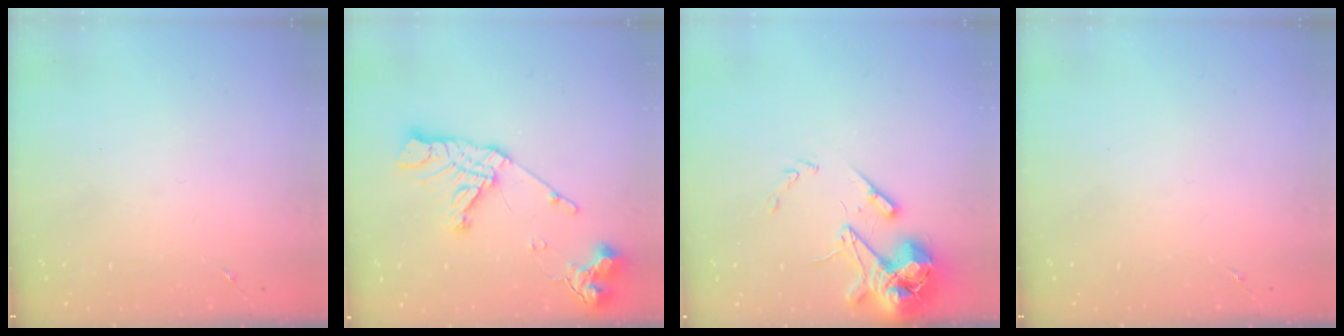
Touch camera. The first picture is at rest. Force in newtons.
{"total": 17.1, "press": 17.0, "slide": 2.0}
{"total": 13.7, "press": 13.5, "slide": 2.2}
{"total": 0.0}